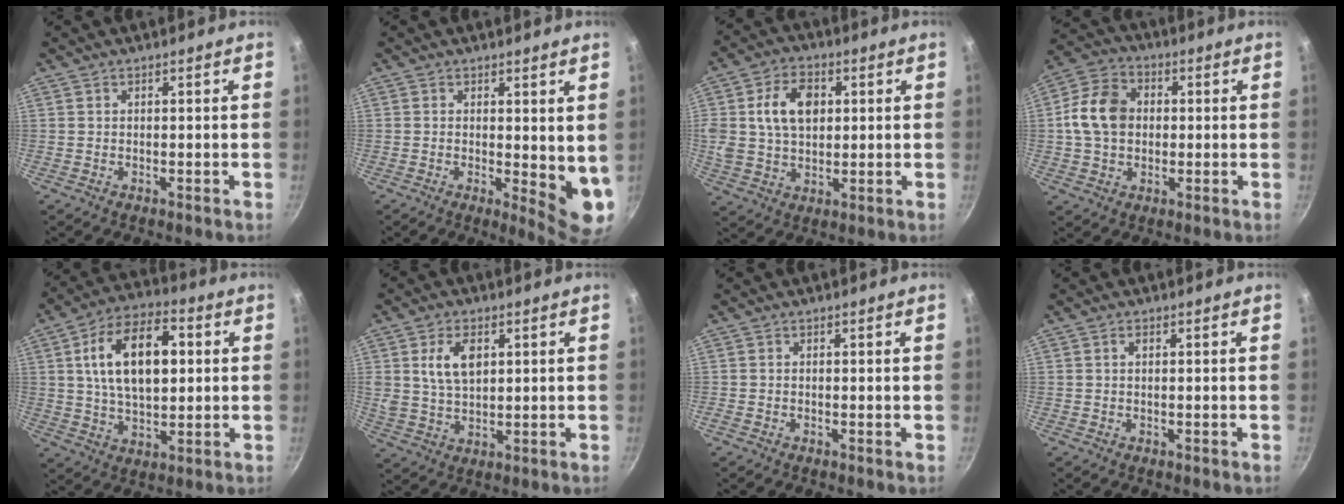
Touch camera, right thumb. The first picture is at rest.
{"total": 7.5, "force": [0.6, 2.9, 6.9], "torque": [-0.082, -0.025, 0.009]}
{"total": 12.2, "force": [2.6, 8.5, 8.3], "torque": [-0.133, 0.008, 0.042]}
{"total": 11.3, "force": [0.5, 8.8, 7.1], "torque": [-0.108, 0.017, -0.006]}
{"total": 17.1, "force": [3.2, 9.7, 13.7], "torque": [-0.208, 0.009, 0.048]}
{"total": 8.0, "force": [2.5, 4.9, 5.9], "torque": [-0.100, -0.013, 0.048]}
{"total": 0.0}
{"total": 0.9, "force": [0.3, 0.4, 0.7], "torque": [-0.013, 0.002, 0.003]}